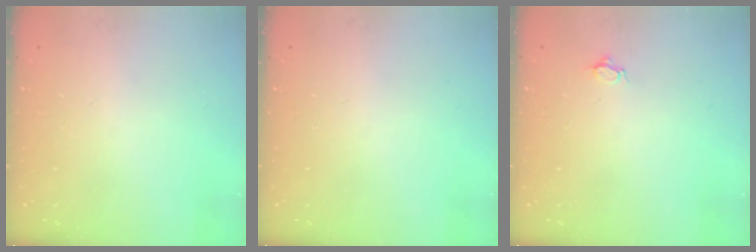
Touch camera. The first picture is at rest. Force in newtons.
{"total": 0.0}
{"total": 3.4, "press": 3.4, "slide": 0.4}